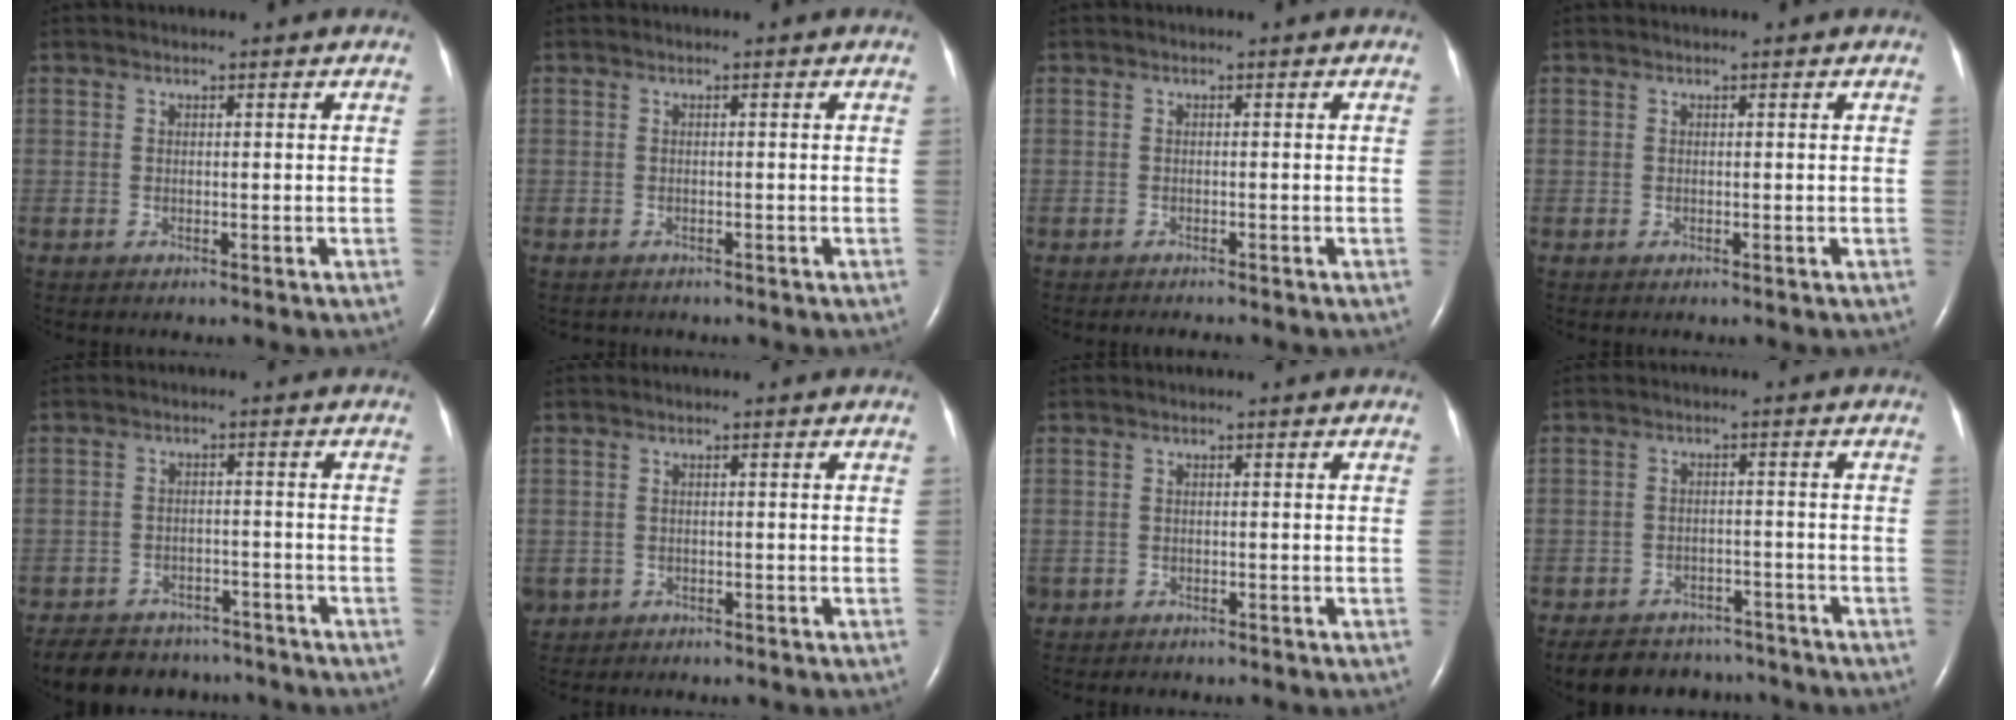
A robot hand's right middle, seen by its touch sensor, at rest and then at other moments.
{"total": 0.9, "force": [-0.8, 0.4, 0.1], "torque": [-0.010, 0.000, -0.012]}
{"total": 1.0, "force": [-0.9, 0.1, 0.3], "torque": [-0.009, -0.004, -0.012]}
{"total": 0.0}
{"total": 11.4, "force": [-9.6, 5.3, 3.2], "torque": [-0.059, 0.003, -0.128]}
{"total": 2.5, "force": [-1.1, 2.2, 0.4], "torque": [-0.011, 0.002, -0.015]}
{"total": 1.1, "force": [-0.7, 0.9, 0.2], "torque": [-0.013, 0.003, -0.007]}
{"total": 10.4, "force": [-9.0, 4.7, 2.4], "torque": [-0.039, 0.005, -0.116]}